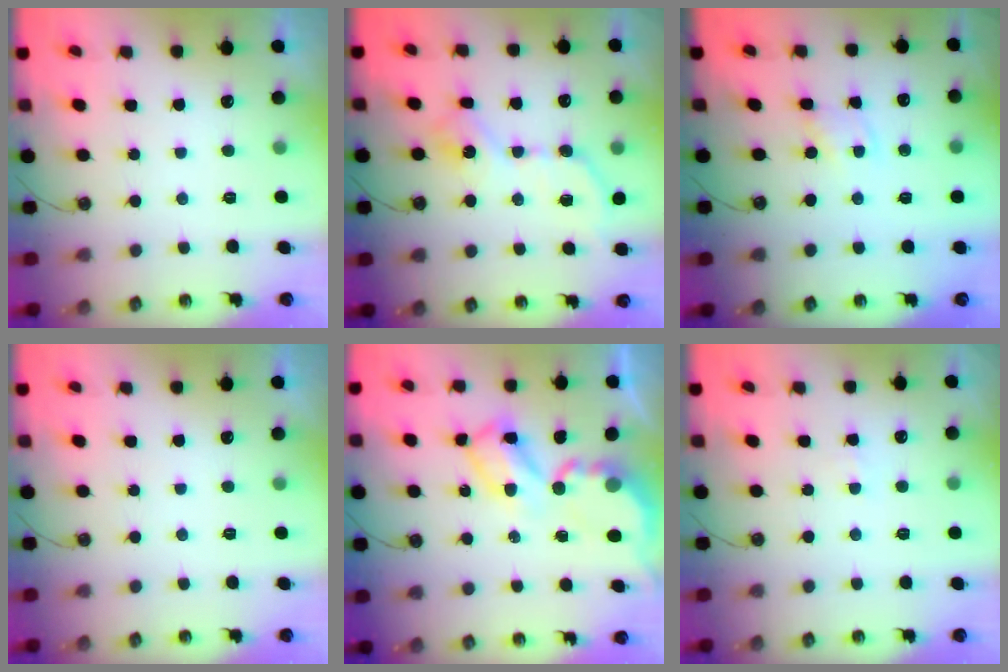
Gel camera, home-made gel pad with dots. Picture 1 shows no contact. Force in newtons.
{"total": 11.3, "press": 11.3, "slide": 0.4}
{"total": 2.8, "press": 2.8, "slide": 0.3}
{"total": 0.0}
{"total": 8.9, "press": 8.9, "slide": 0.5}
{"total": 4.0, "press": 3.9, "slide": 0.6}